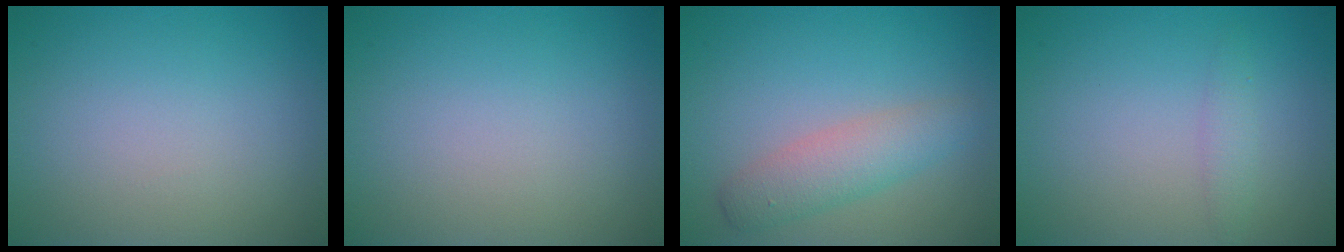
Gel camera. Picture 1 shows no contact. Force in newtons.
{"total": 0.0}
{"total": 3.3, "press": 3.3, "slide": 0.1}
{"total": 1.3, "press": 1.3, "slide": 0.0}